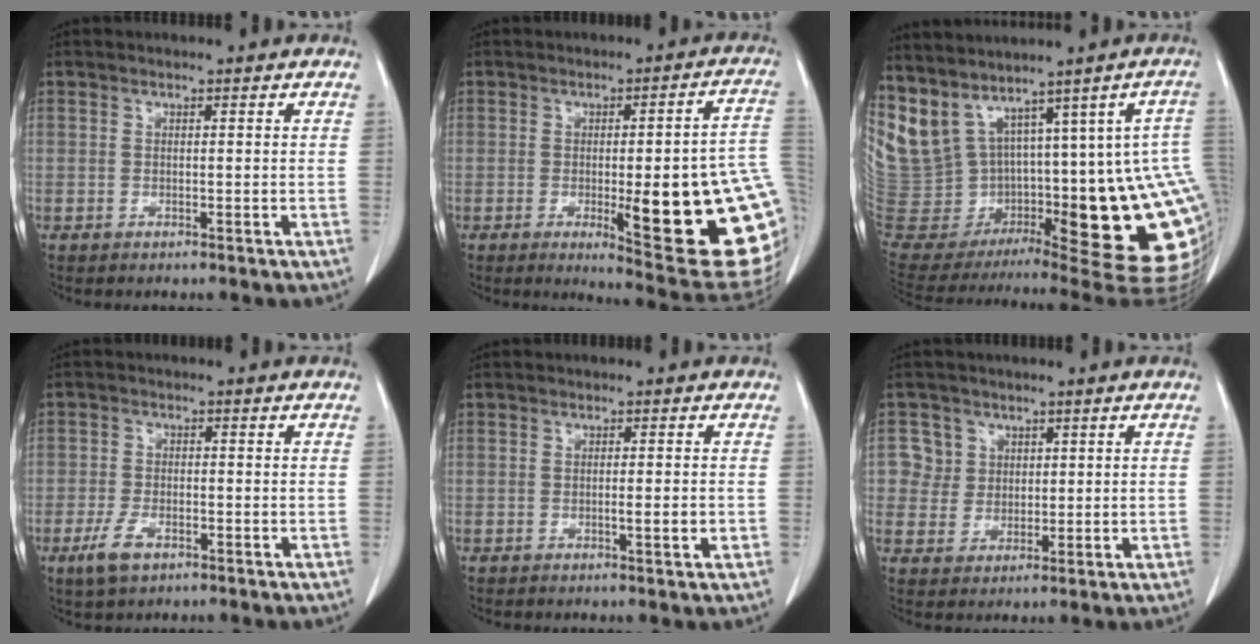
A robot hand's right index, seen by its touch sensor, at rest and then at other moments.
{"total": 22.4, "force": [-3.7, 3.3, 21.9], "torque": [-0.190, -0.007, -0.037]}
{"total": 24.4, "force": [2.3, 6.0, 23.5], "torque": [-0.297, 0.006, 0.076]}
{"total": 4.3, "force": [-2.3, 2.2, 2.9], "torque": [-0.064, -0.003, -0.041]}
{"total": 2.2, "force": [-0.5, 0.1, 2.2], "torque": [-0.035, -0.003, -0.007]}
{"total": 4.9, "force": [1.6, 4.6, 0.0], "torque": [0.009, 0.010, 0.033]}